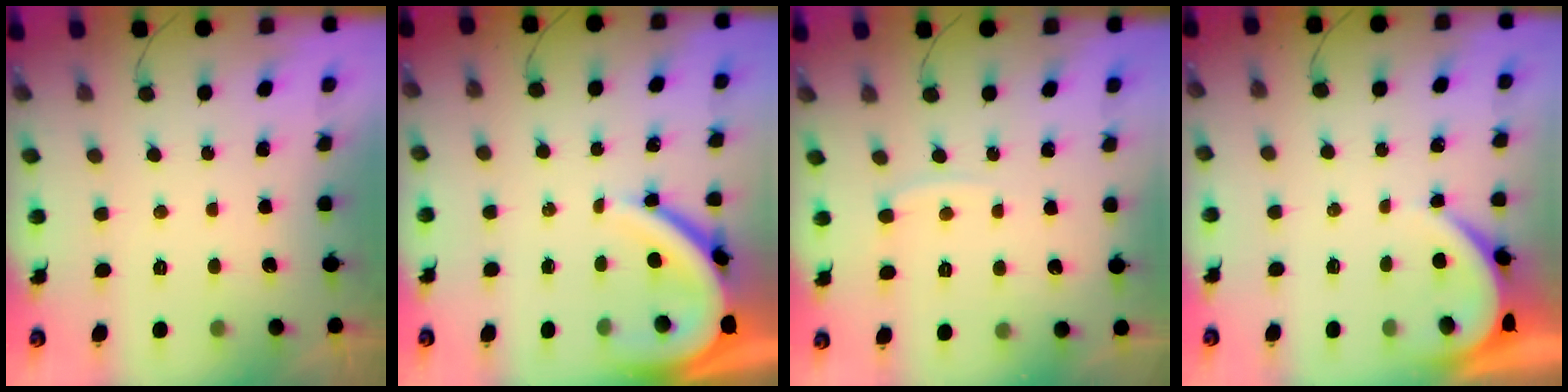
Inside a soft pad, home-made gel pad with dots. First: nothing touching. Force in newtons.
{"total": 8.7, "press": 8.6, "slide": 1.0}
{"total": 4.5, "press": 4.5, "slide": 0.6}
{"total": 3.4, "press": 3.4, "slide": 0.5}